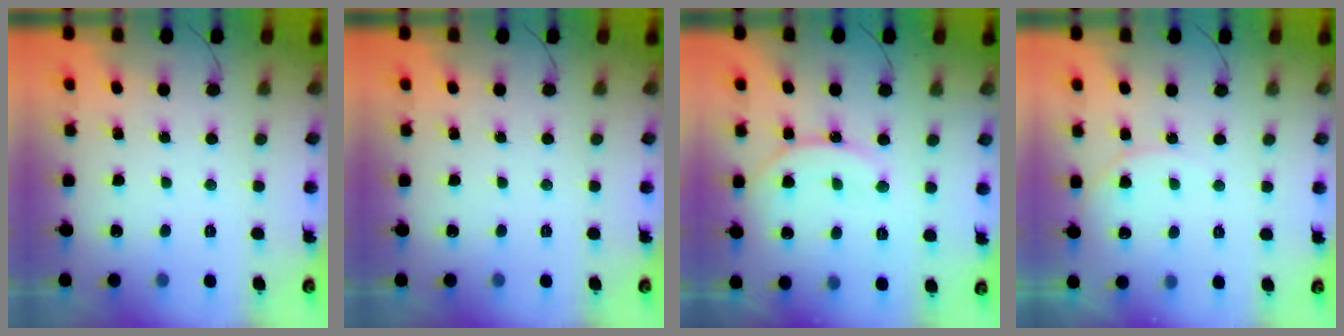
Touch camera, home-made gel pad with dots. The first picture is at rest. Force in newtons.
{"total": 0.0}
{"total": 13.2, "press": 13.1, "slide": 1.3}
{"total": 6.6, "press": 6.6, "slide": 0.4}